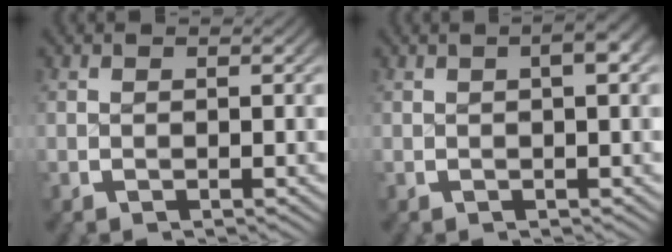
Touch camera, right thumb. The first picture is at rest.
{"total": 2.5, "force": [0.8, 1.0, 2.2], "torque": [-0.022, 0.011, 0.008]}